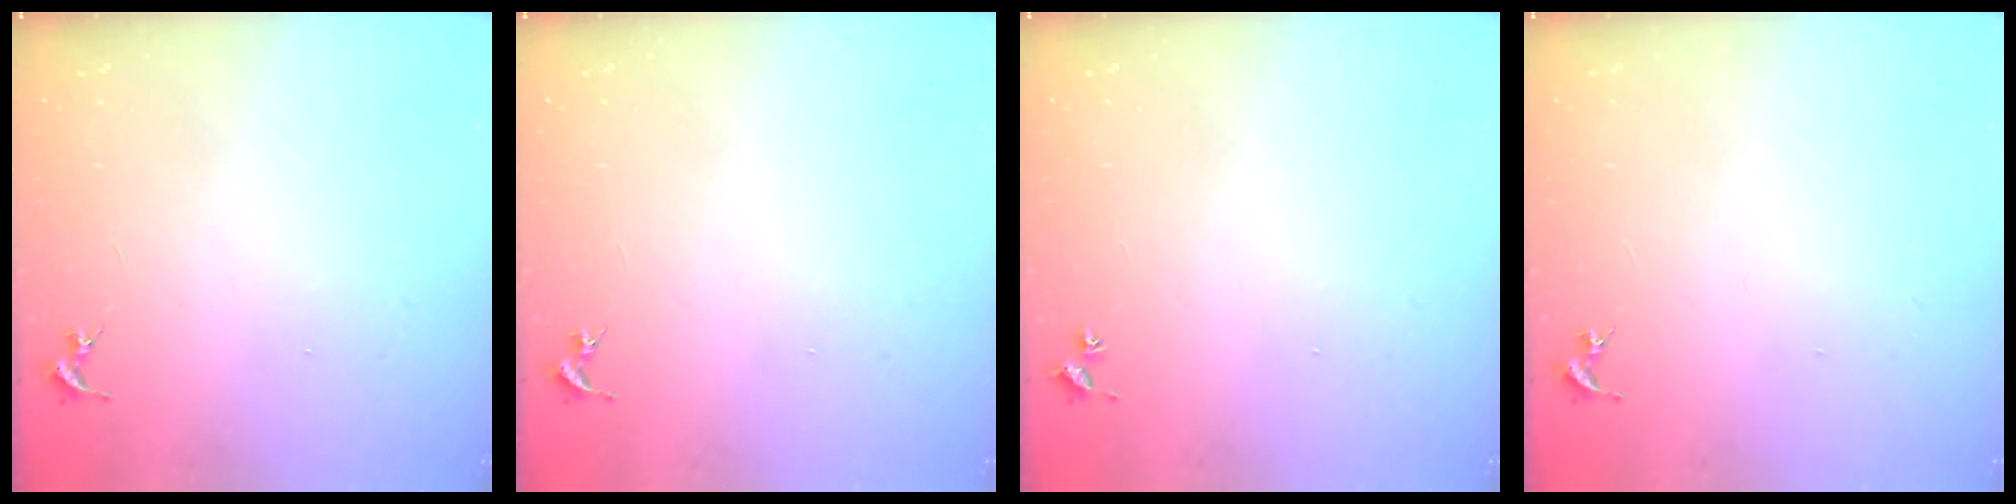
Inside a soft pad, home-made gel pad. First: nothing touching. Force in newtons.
{"total": 0.0}
{"total": 1.8, "press": 1.8, "slide": 0.2}
{"total": 0.0}